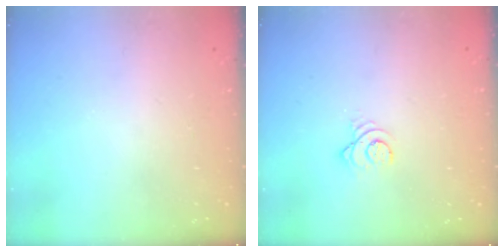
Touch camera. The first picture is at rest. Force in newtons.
{"total": 3.0, "press": 2.9, "slide": 0.4}